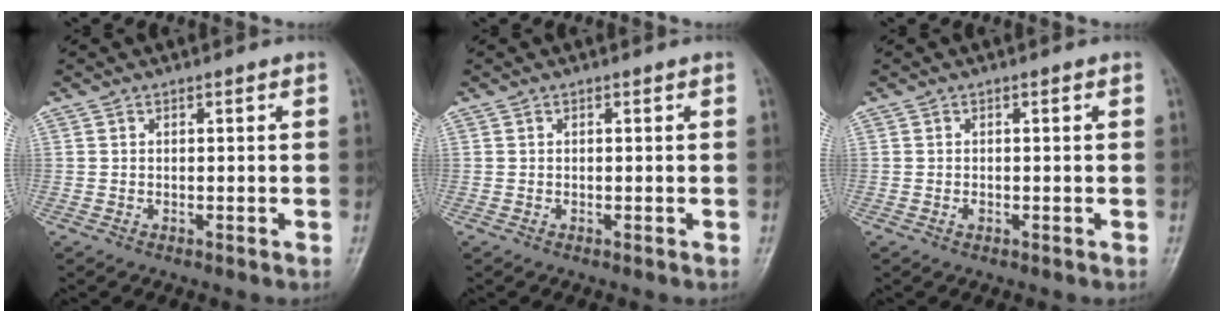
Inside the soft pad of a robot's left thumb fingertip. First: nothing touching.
{"total": 0.0}
{"total": 0.8, "force": [-0.2, 0.5, 0.6], "torque": [-0.008, 0.001, -0.003]}